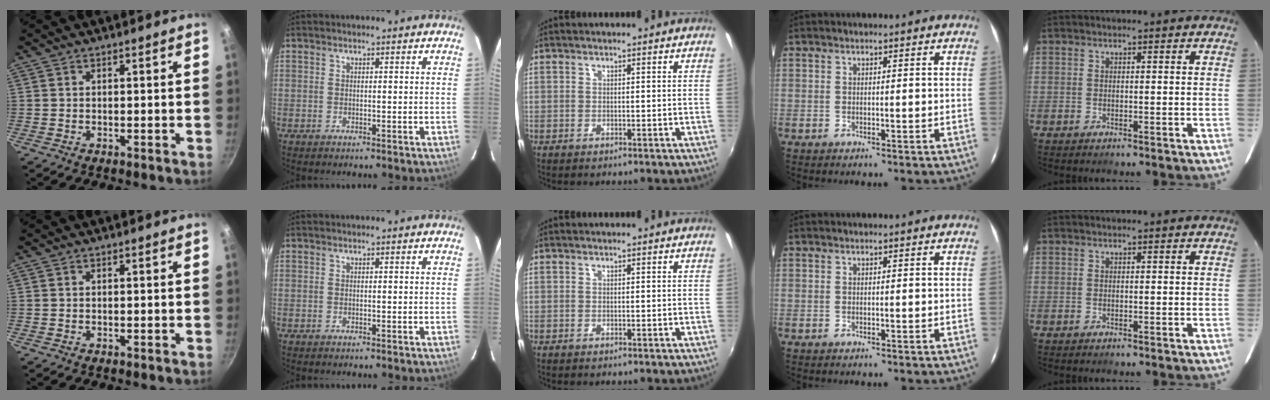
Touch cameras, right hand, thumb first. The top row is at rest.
{}